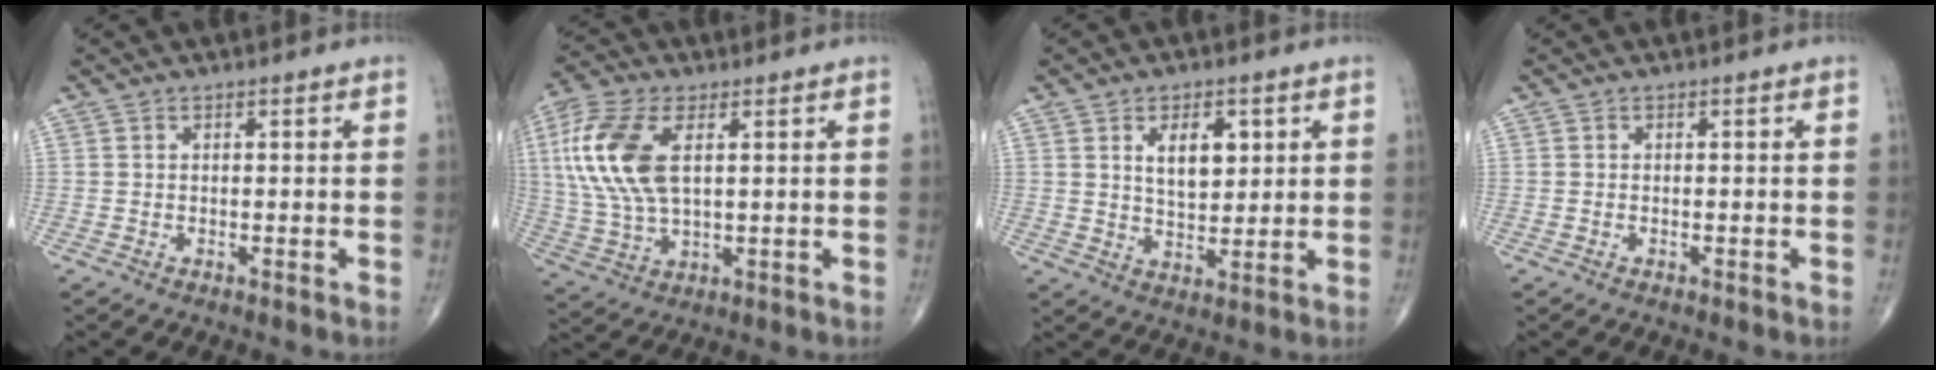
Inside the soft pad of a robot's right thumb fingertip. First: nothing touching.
{"total": 15.2, "force": [3.7, 7.7, 12.6], "torque": [-0.290, 0.001, 0.074]}
{"total": 7.6, "force": [2.5, 4.2, 5.8], "torque": [-0.070, -0.017, 0.048]}
{"total": 0.0}